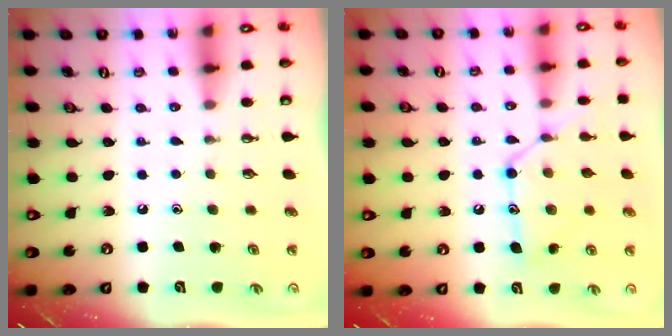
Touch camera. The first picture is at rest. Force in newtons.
{"total": 14.8, "press": 14.8, "slide": 1.2}